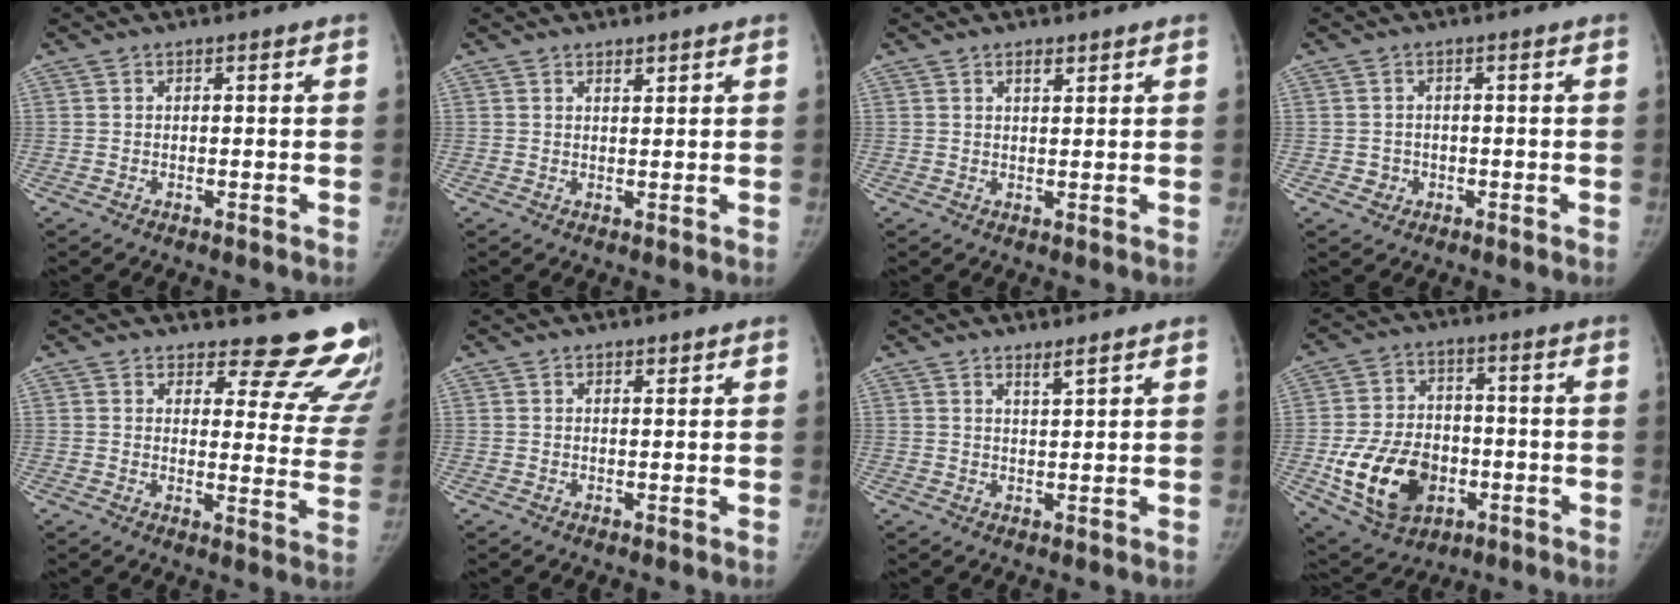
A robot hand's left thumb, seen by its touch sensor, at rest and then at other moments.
{"total": 1.1, "force": [0.9, 0.3, 0.5], "torque": [-0.005, -0.007, 0.016]}
{"total": 1.7, "force": [1.2, 0.6, 1.0], "torque": [-0.012, -0.007, 0.019]}
{"total": 2.2, "force": [-0.7, 2.1, 0.4], "torque": [0.004, 0.007, -0.009]}
{"total": 16.4, "force": [15.4, 4.7, 3.0], "torque": [0.021, -0.156, 0.155]}
{"total": 0.7, "force": [0.6, 0.3, 0.3], "torque": [-0.003, -0.005, 0.009]}
{"total": 1.9, "force": [1.6, 0.0, 1.1], "torque": [-0.018, -0.017, 0.030]}
{"total": 16.3, "force": [-4.3, 11.7, 10.5], "torque": [-0.159, 0.011, -0.060]}